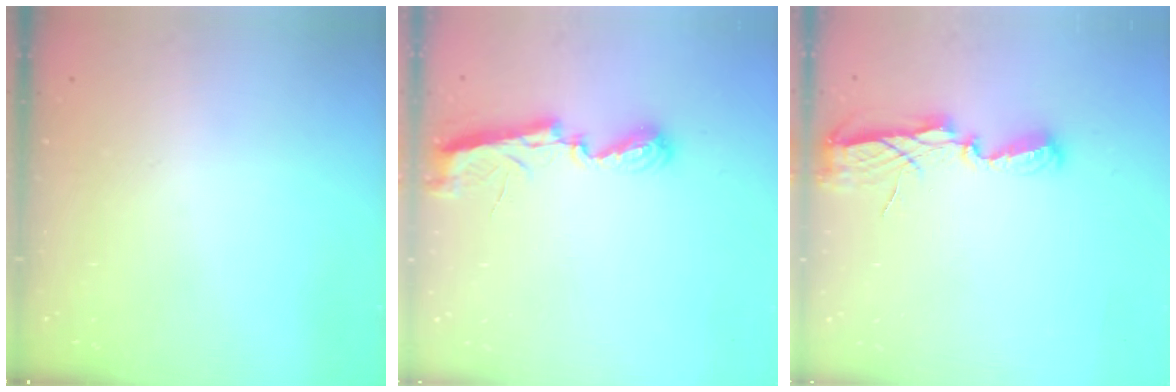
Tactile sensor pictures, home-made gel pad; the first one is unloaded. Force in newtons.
{"total": 7.2, "press": 7.2, "slide": 0.1}
{"total": 7.1, "press": 7.1, "slide": 0.5}